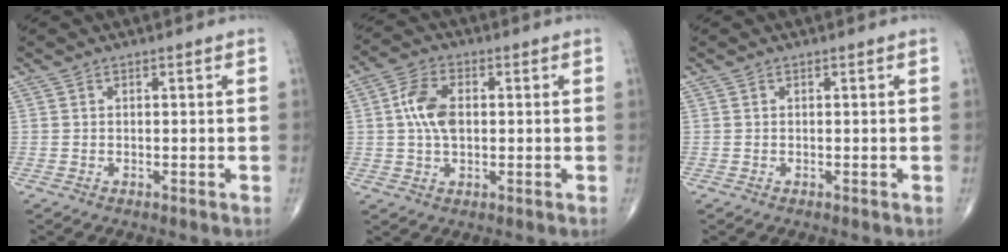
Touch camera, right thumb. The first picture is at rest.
{"total": 7.3, "force": [0.7, 4.3, 5.9], "torque": [-0.113, 0.009, 0.008]}
{"total": 0.0}